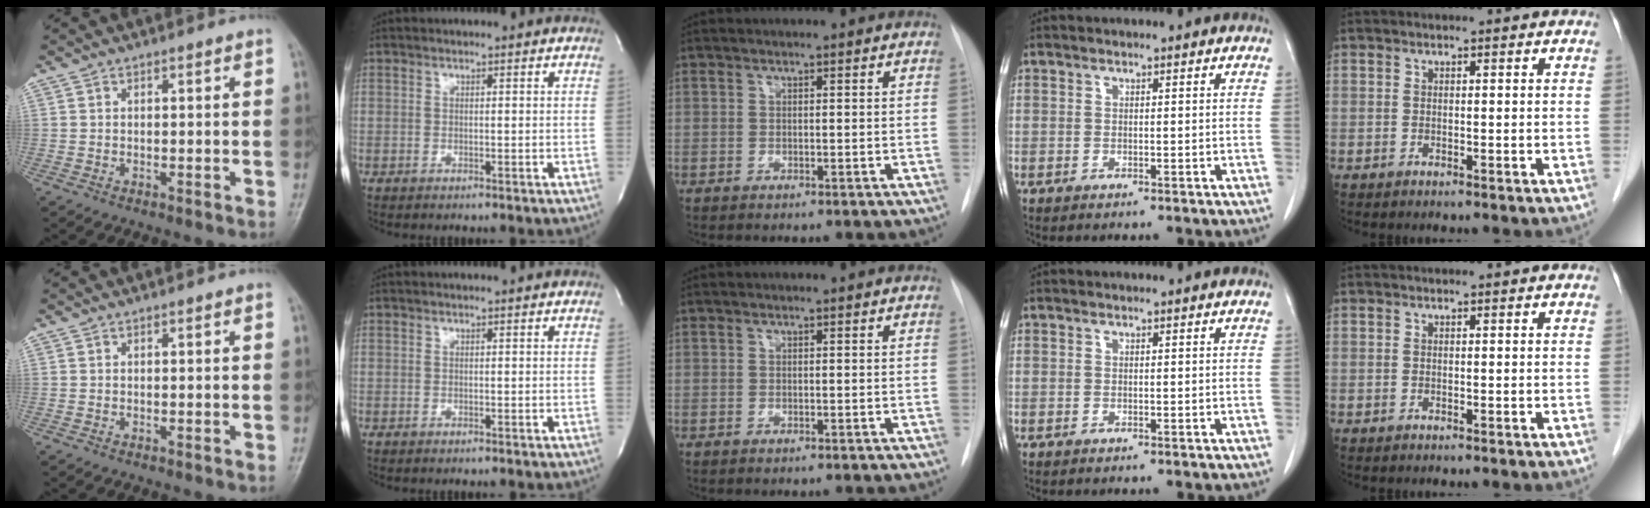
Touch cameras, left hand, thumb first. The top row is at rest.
{}